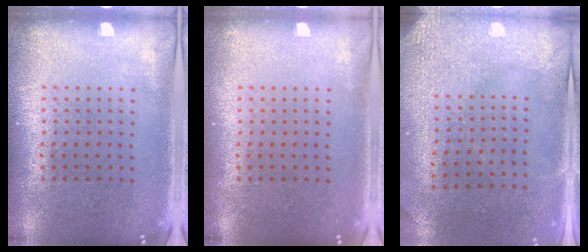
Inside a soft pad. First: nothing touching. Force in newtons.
{"total": 0.0}
{"total": 3.0, "press": 2.3, "slide": 1.9}